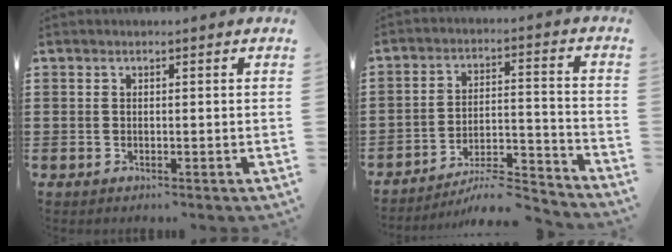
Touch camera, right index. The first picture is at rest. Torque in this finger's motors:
{"motor_torque": [0.01, -0.04, 0.11, -0.01]}